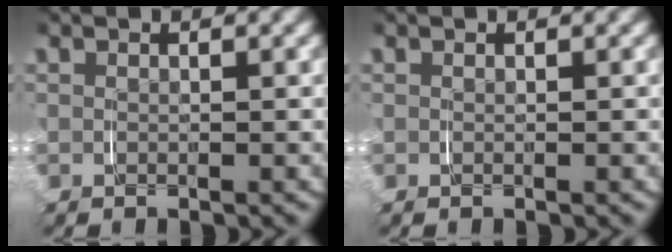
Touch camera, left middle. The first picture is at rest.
{"total": 0.0}